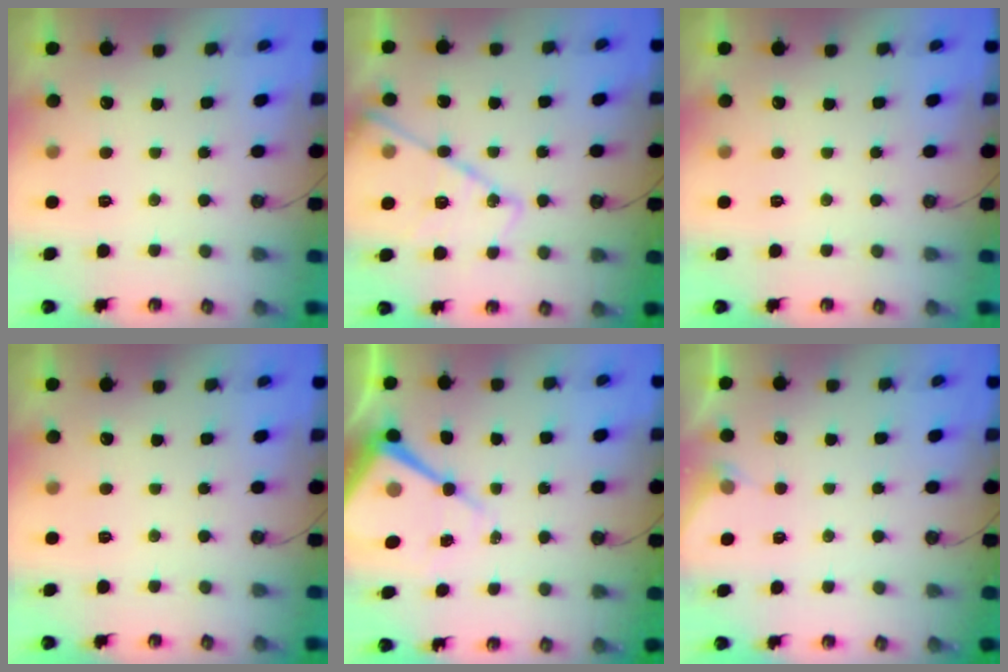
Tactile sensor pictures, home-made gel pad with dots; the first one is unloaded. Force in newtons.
{"total": 17.0, "press": 17.0, "slide": 1.3}
{"total": 0.0}
{"total": 0.0}
{"total": 12.1, "press": 12.1, "slide": 1.0}
{"total": 2.7, "press": 2.7, "slide": 0.4}